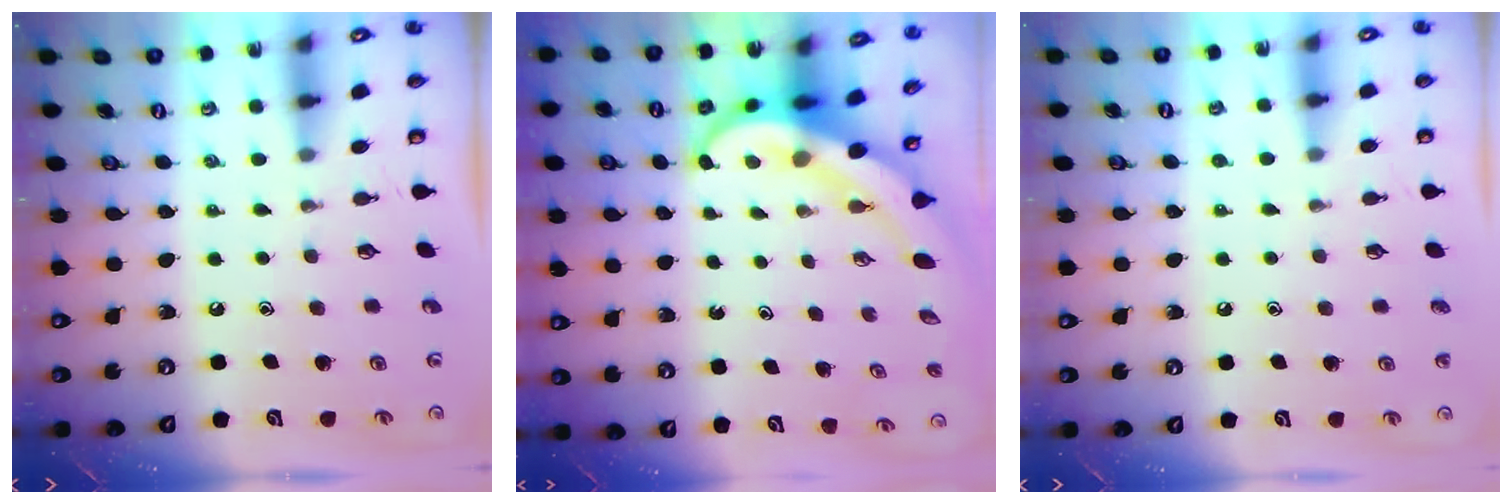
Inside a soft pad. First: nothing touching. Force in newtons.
{"total": 8.6, "press": 8.4, "slide": 1.8}
{"total": 1.7, "press": 1.7, "slide": 0.1}